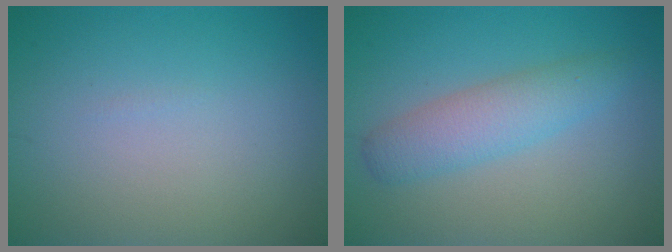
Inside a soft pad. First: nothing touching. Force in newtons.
{"total": 3.5, "press": 3.5, "slide": 0.0}